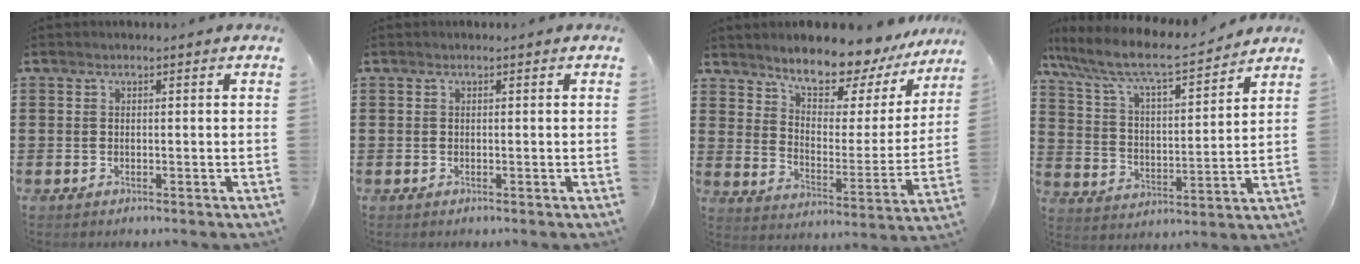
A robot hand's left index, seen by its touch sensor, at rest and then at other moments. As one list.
[{"total": 0.0}, {"total": 9.2, "force": [8.5, 1.7, 3.0], "torque": [-0.074, -0.067, 0.145]}, {"total": 8.3, "force": [7.1, 1.2, 4.2], "torque": [-0.111, -0.045, 0.117]}]